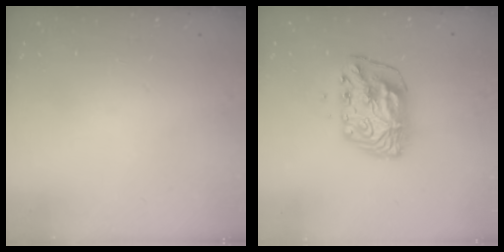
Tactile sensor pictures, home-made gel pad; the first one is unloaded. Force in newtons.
{"total": 11.3, "press": 11.2, "slide": 1.6}